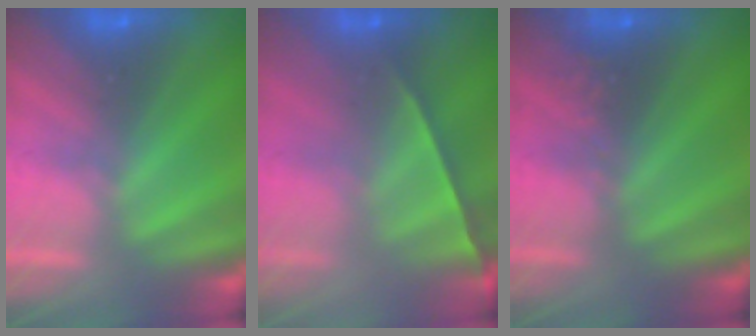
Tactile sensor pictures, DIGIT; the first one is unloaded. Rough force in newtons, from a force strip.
{"total": 1.4}
{"total": 2.4}